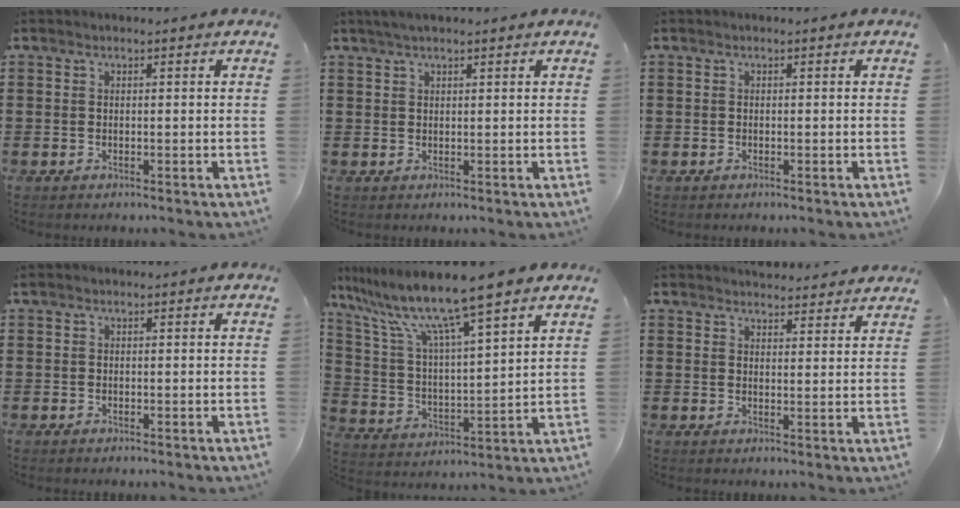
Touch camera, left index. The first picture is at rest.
{"total": 1.5, "force": [1.2, 0.2, 0.9], "torque": [-0.019, 0.002, 0.021]}
{"total": 0.0}
{"total": 0.0}
{"total": 10.5, "force": [8.8, -0.2, 5.7], "torque": [-0.149, -0.055, 0.144]}
{"total": 3.4, "force": [3.4, 0.2, 0.1], "torque": [-0.004, -0.015, 0.062]}